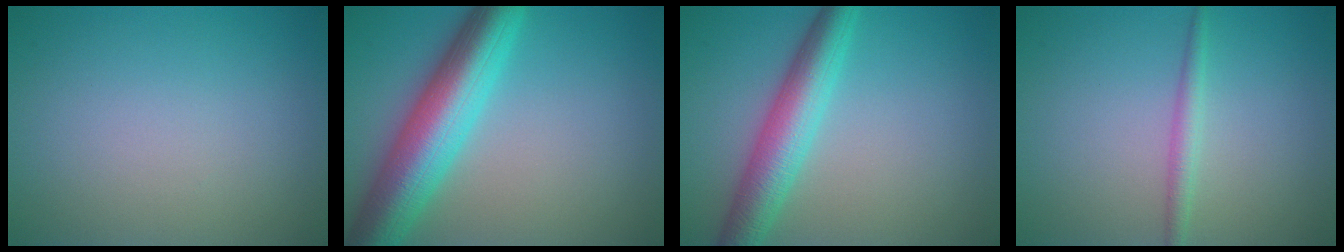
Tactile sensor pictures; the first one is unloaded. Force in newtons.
{"total": 9.1, "press": 9.1, "slide": 0.3}
{"total": 5.5, "press": 5.5, "slide": 0.1}
{"total": 1.7, "press": 1.7, "slide": 0.1}